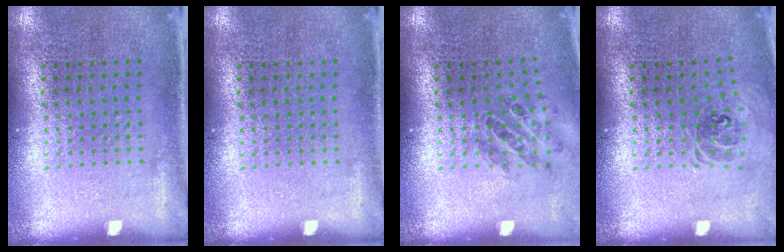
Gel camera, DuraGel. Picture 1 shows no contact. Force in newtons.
{"total": 0.0}
{"total": 0.8, "press": 0.8, "slide": 0.1}
{"total": 0.9, "press": 0.9, "slide": 0.2}